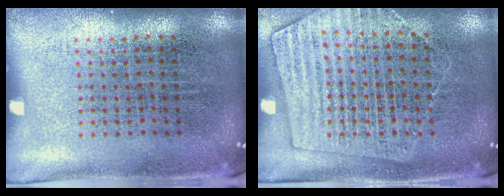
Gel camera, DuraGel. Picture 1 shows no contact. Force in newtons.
{"total": 1.5, "press": 1.5, "slide": 0.2}